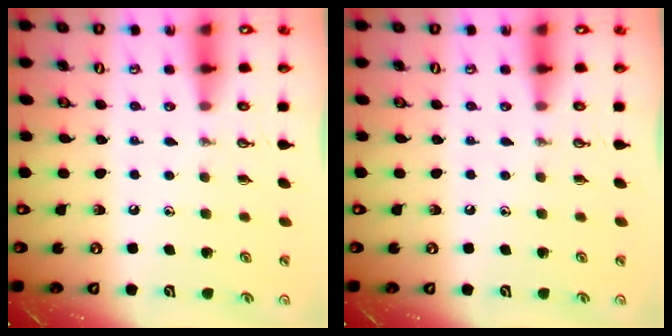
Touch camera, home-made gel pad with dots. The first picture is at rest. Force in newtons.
{"total": 0.0}